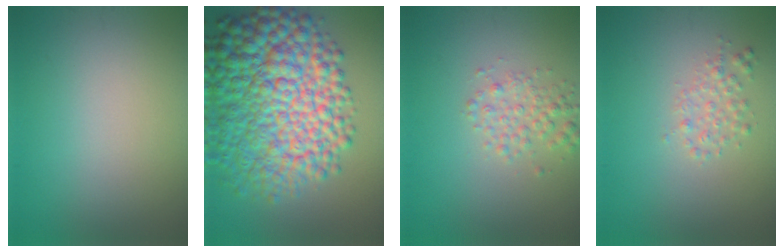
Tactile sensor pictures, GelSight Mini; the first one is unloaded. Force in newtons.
{"total": 13.2, "press": 13.2, "slide": 0.2}
{"total": 2.4, "press": 2.4, "slide": 0.1}
{"total": 1.6, "press": 1.6, "slide": 0.1}